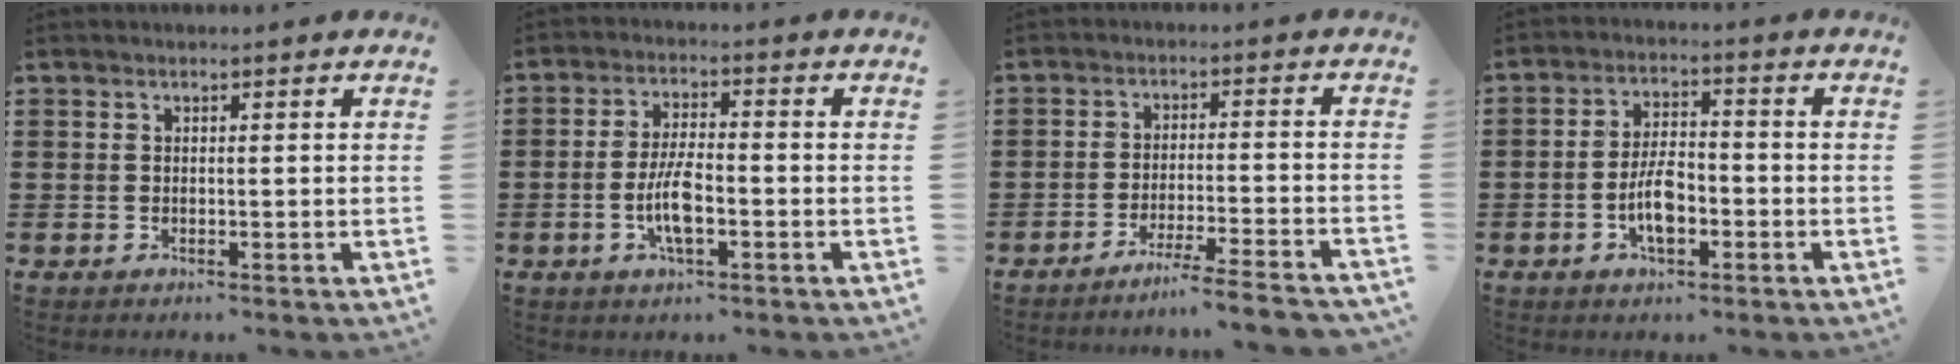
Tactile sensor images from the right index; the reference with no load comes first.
{"total": 6.5, "force": [-1.8, 1.9, 5.9], "torque": [-0.128, -0.003, -0.040]}
{"total": 5.1, "force": [-4.6, -0.7, 2.2], "torque": [-0.035, -0.015, -0.087]}
{"total": 6.3, "force": [-2.0, 2.7, 5.3], "torque": [-0.109, 0.005, -0.040]}